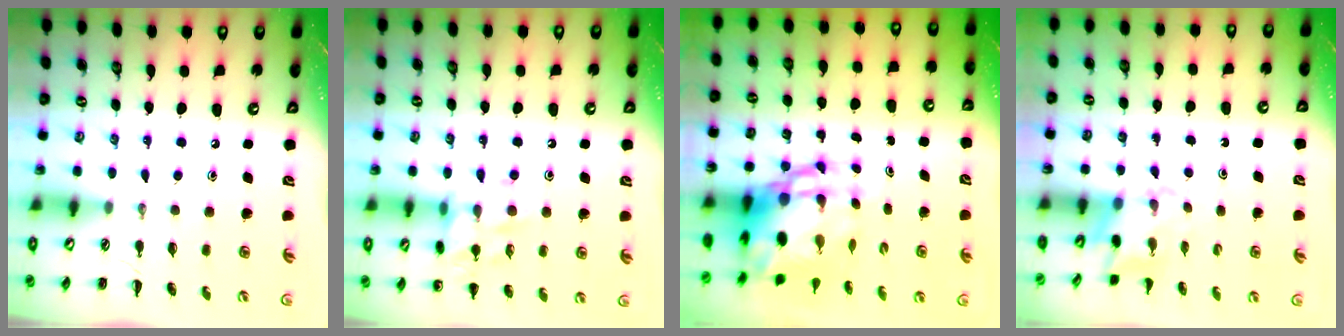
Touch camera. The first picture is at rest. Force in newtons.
{"total": 14.3, "press": 14.2, "slide": 1.8}
{"total": 9.4, "press": 9.1, "slide": 2.6}
{"total": 2.5, "press": 2.3, "slide": 1.0}